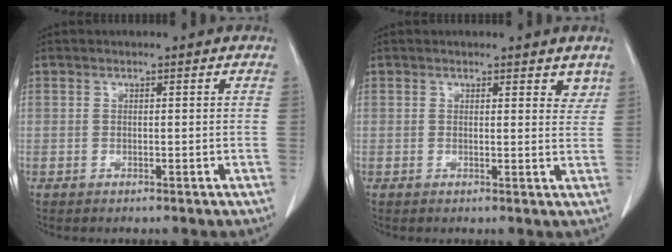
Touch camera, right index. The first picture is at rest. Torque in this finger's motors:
{"motor_torque": [0.02, 0.02, -0.08, 0.00]}